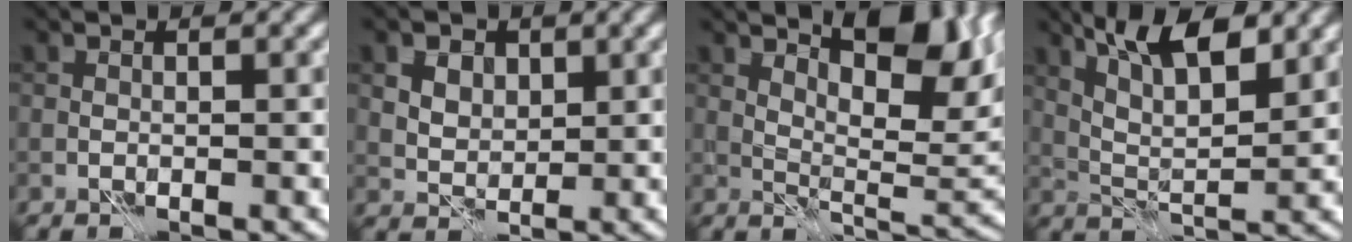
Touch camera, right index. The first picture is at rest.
{"total": 4.9, "force": [2.6, 3.4, 2.5], "torque": [-0.058, 0.011, 0.039]}
{"total": 9.7, "force": [5.1, 3.3, 7.6], "torque": [-0.114, 0.007, 0.084]}
{"total": 6.8, "force": [4.1, 2.0, 5.1], "torque": [-0.087, 0.007, 0.064]}